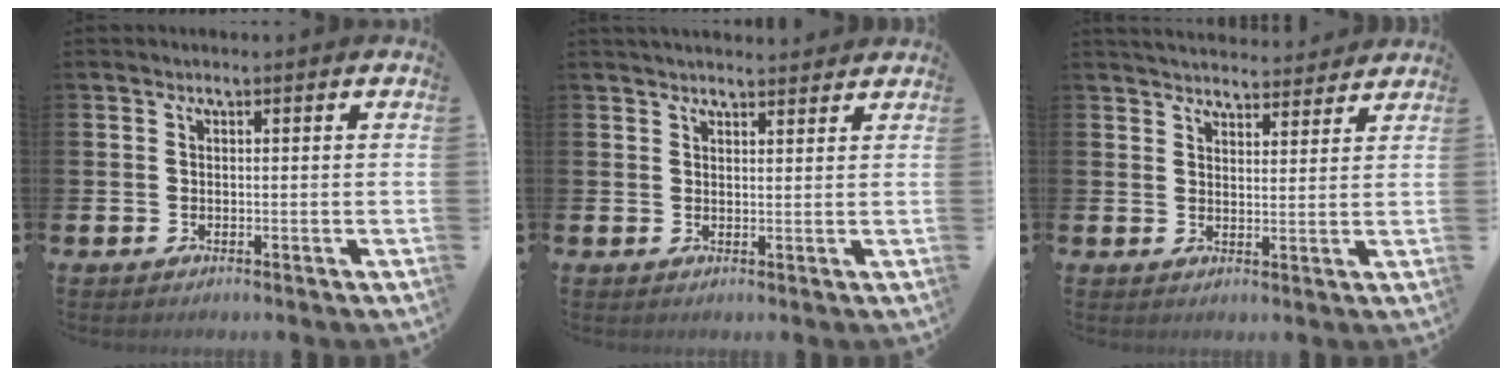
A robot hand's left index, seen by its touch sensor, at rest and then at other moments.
{"total": 2.7, "force": [2.6, 0.4, 0.3], "torque": [0.002, -0.015, 0.045]}
{"total": 4.4, "force": [4.4, 0.6, 0.1], "torque": [-0.008, -0.027, 0.078]}